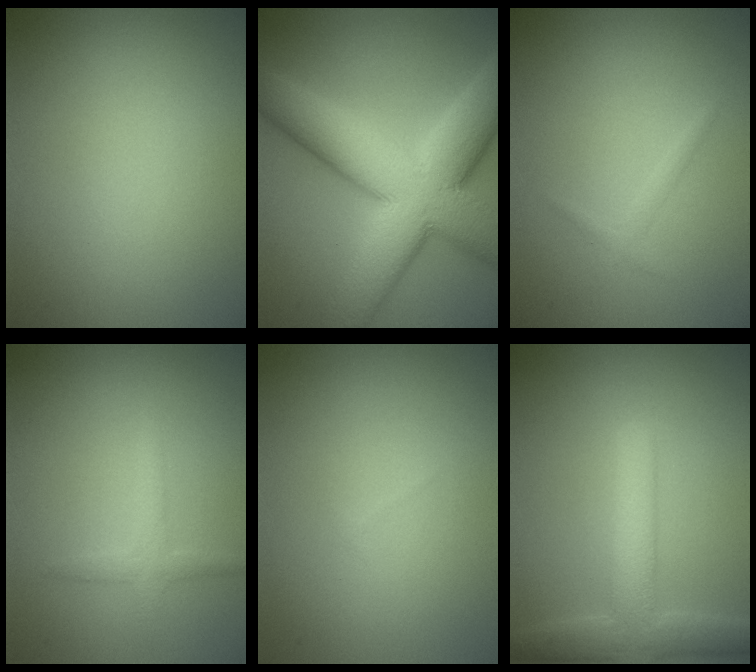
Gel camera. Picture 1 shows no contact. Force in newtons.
{"total": 12.7, "press": 12.6, "slide": 1.0}
{"total": 0.8, "press": 0.8, "slide": 0.1}
{"total": 1.7, "press": 1.7, "slide": 0.1}
{"total": 0.0}
{"total": 5.1, "press": 5.0, "slide": 0.5}